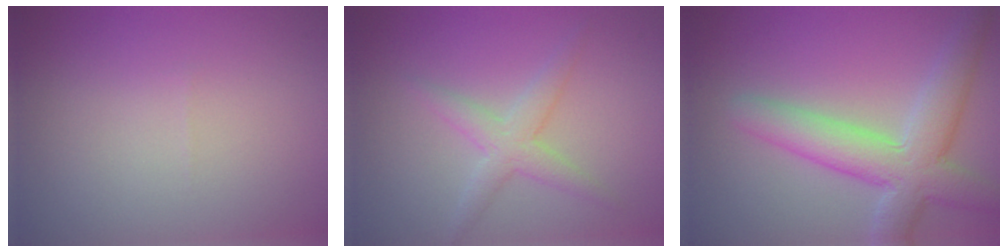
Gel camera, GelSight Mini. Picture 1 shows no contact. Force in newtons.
{"total": 2.6, "press": 2.6, "slide": 0.2}
{"total": 6.4, "press": 6.4, "slide": 0.5}